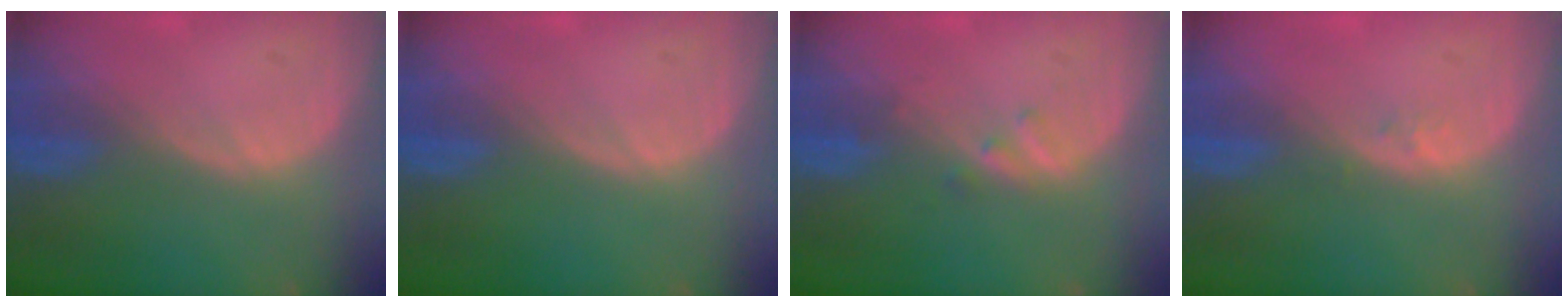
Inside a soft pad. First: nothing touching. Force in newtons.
{"total": 0.0}
{"total": 1.4, "press": 1.4, "slide": 0.2}
{"total": 0.8, "press": 0.6, "slide": 0.5}